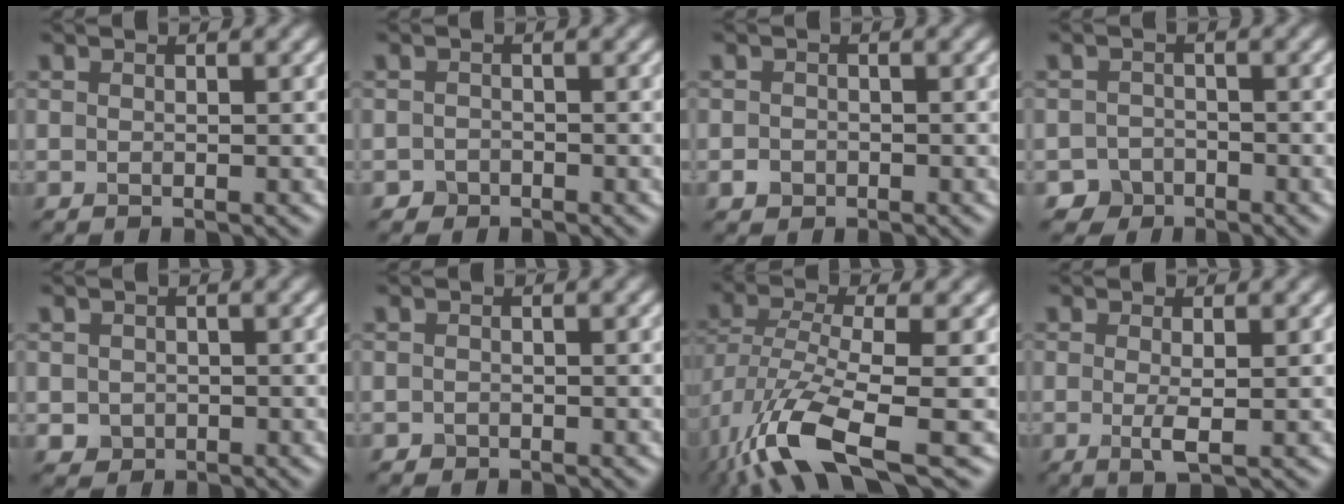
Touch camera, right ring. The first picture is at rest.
{"total": 1.1, "force": [-0.8, 0.7, -0.1], "torque": [0.008, 0.003, -0.015]}
{"total": 1.1, "force": [-0.5, 0.9, 0.3], "torque": [0.000, -0.001, -0.011]}
{"total": 2.6, "force": [-1.9, 1.8, 0.0], "torque": [0.019, 0.004, -0.035]}
{"total": 1.4, "force": [-0.2, 1.3, 0.4], "torque": [-0.002, -0.005, -0.005]}
{"total": 0.6, "force": [-0.4, 0.4, 0.0], "torque": [0.004, -0.004, -0.007]}
{"total": 10.2, "force": [-5.3, 3.4, 8.1], "torque": [-0.172, -0.010, -0.103]}
{"total": 1.8, "force": [-0.1, 0.3, 1.8], "torque": [-0.036, -0.007, -0.002]}